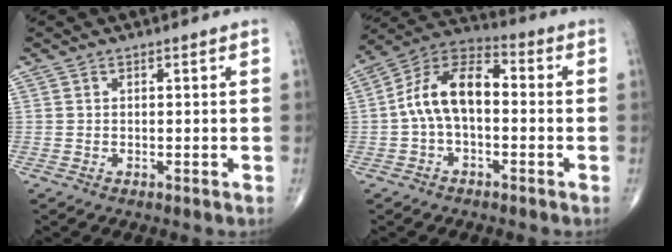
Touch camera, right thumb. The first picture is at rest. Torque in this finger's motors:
{"motor_torque": [0.35, 0.30, 0.75, -0.45, 0.36]}